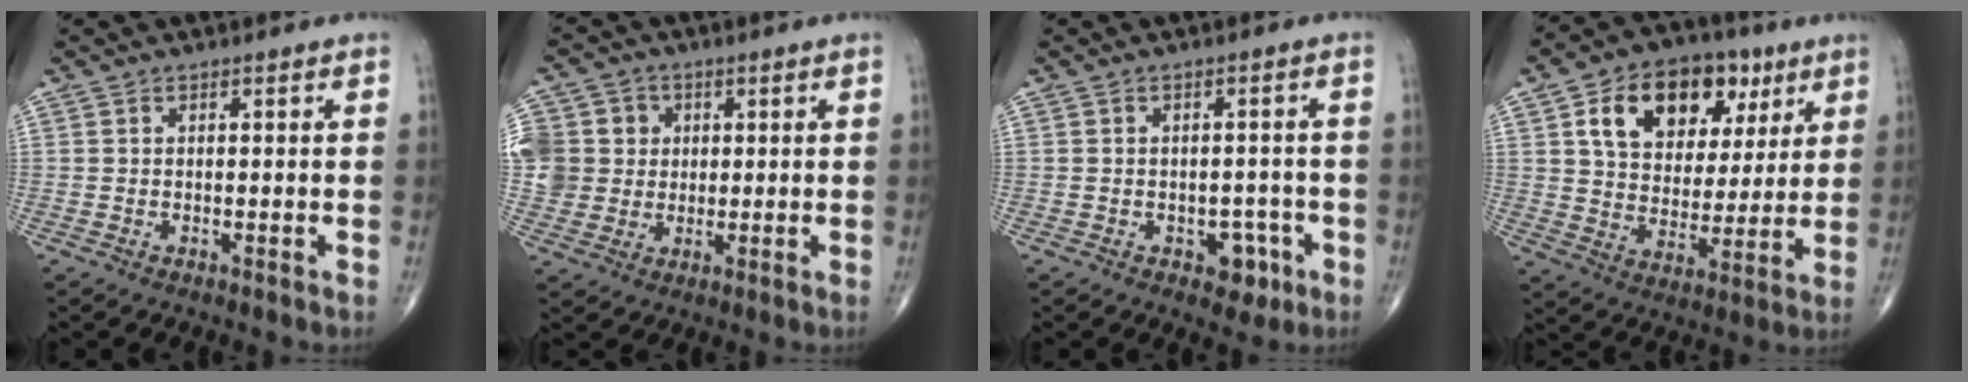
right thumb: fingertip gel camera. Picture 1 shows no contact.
{"total": 11.7, "force": [2.0, 10.8, 4.1], "torque": [-0.076, 0.022, 0.042]}
{"total": 4.7, "force": [-2.1, 3.2, 2.8], "torque": [-0.011, 0.013, -0.023]}
{"total": 18.7, "force": [7.7, 12.4, 11.6], "torque": [-0.152, -0.008, 0.126]}